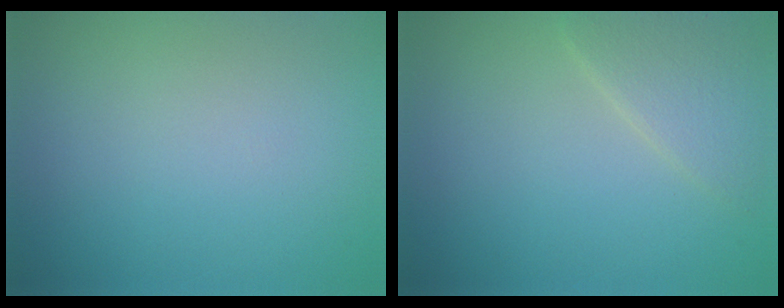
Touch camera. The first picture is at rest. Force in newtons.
{"total": 2.8, "press": 2.8, "slide": 0.3}